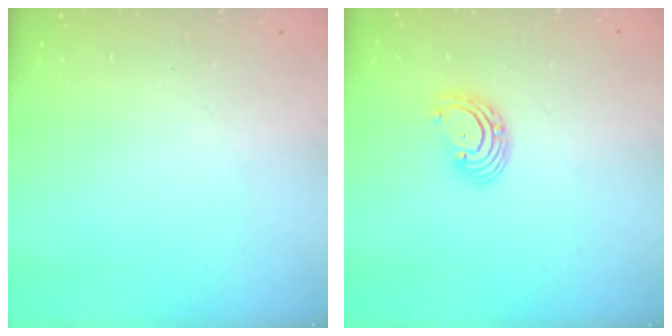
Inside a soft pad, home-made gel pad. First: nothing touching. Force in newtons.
{"total": 3.9, "press": 3.9, "slide": 0.3}